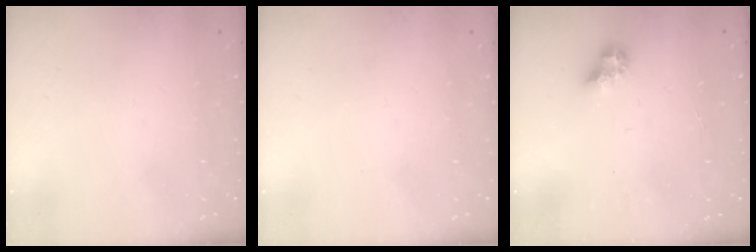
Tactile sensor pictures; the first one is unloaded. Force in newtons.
{"total": 0.0}
{"total": 6.3, "press": 6.3, "slide": 0.5}